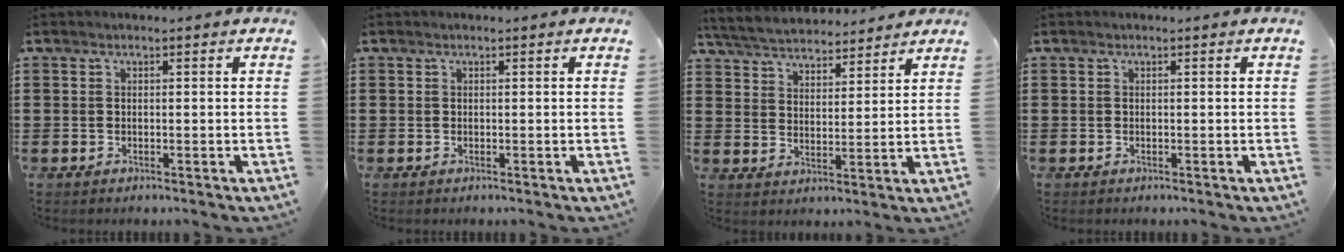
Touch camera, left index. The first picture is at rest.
{"total": 0.0}
{"total": 5.2, "force": [5.1, 0.9, 0.6], "torque": [-0.036, -0.023, 0.091]}
{"total": 0.0}